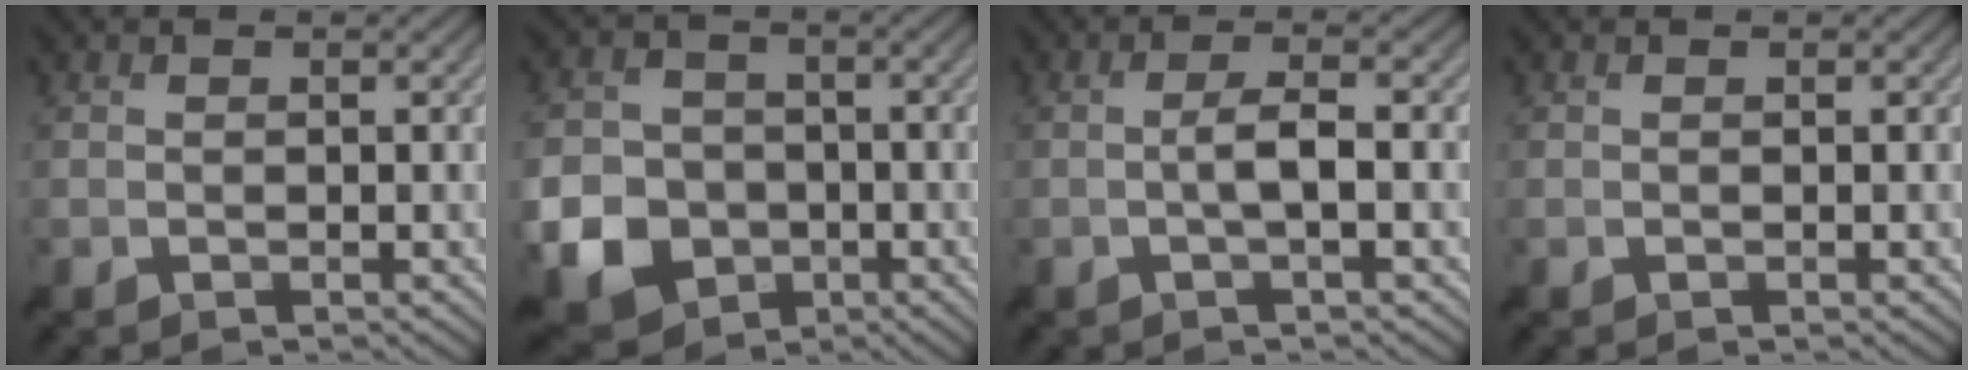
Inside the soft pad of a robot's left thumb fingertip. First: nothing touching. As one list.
[{"total": 11.1, "force": [-4.0, 9.1, 4.9], "torque": [-0.153, -0.048, -0.090]}, {"total": 3.3, "force": [-0.6, 0.4, 3.2], "torque": [-0.059, 0.009, -0.023]}, {"total": 0.0}]